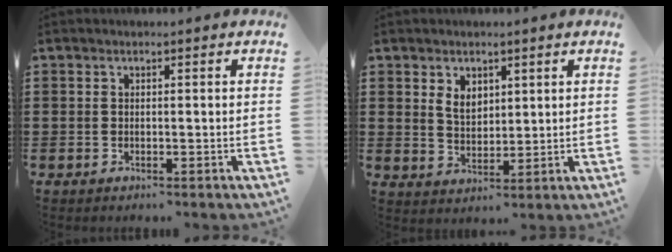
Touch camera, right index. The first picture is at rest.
{"total": 3.6, "force": [1.8, 2.4, 1.9], "torque": [-0.037, 0.006, 0.032]}